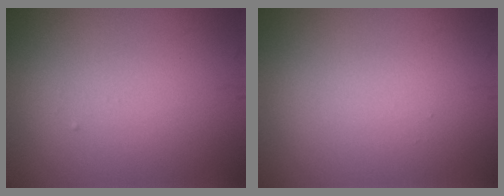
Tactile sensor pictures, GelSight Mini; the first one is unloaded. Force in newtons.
{"total": 0.0}